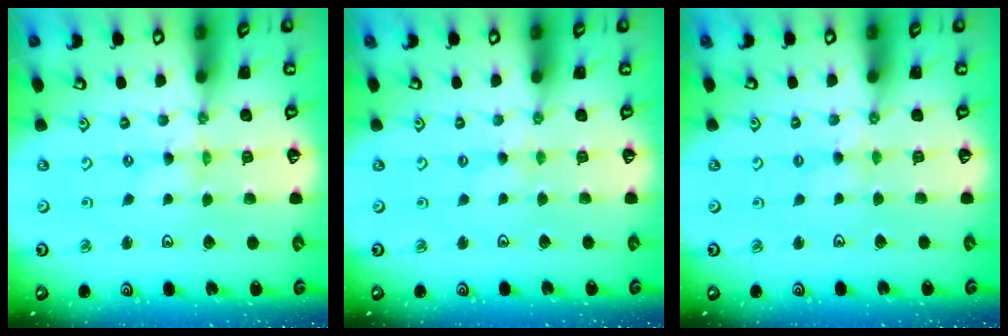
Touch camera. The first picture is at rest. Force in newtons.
{"total": 1.8, "press": 1.8, "slide": 0.4}
{"total": 2.8, "press": 2.8, "slide": 0.4}